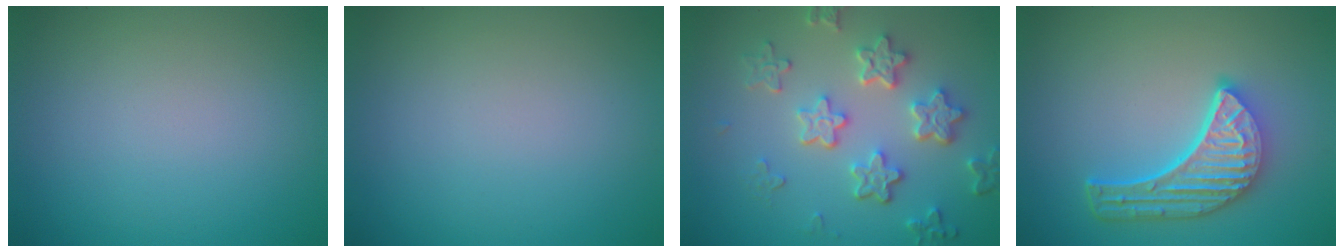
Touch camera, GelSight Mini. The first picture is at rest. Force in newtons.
{"total": 0.0}
{"total": 5.0, "press": 4.2, "slide": 2.7}
{"total": 6.0, "press": 4.5, "slide": 4.0}